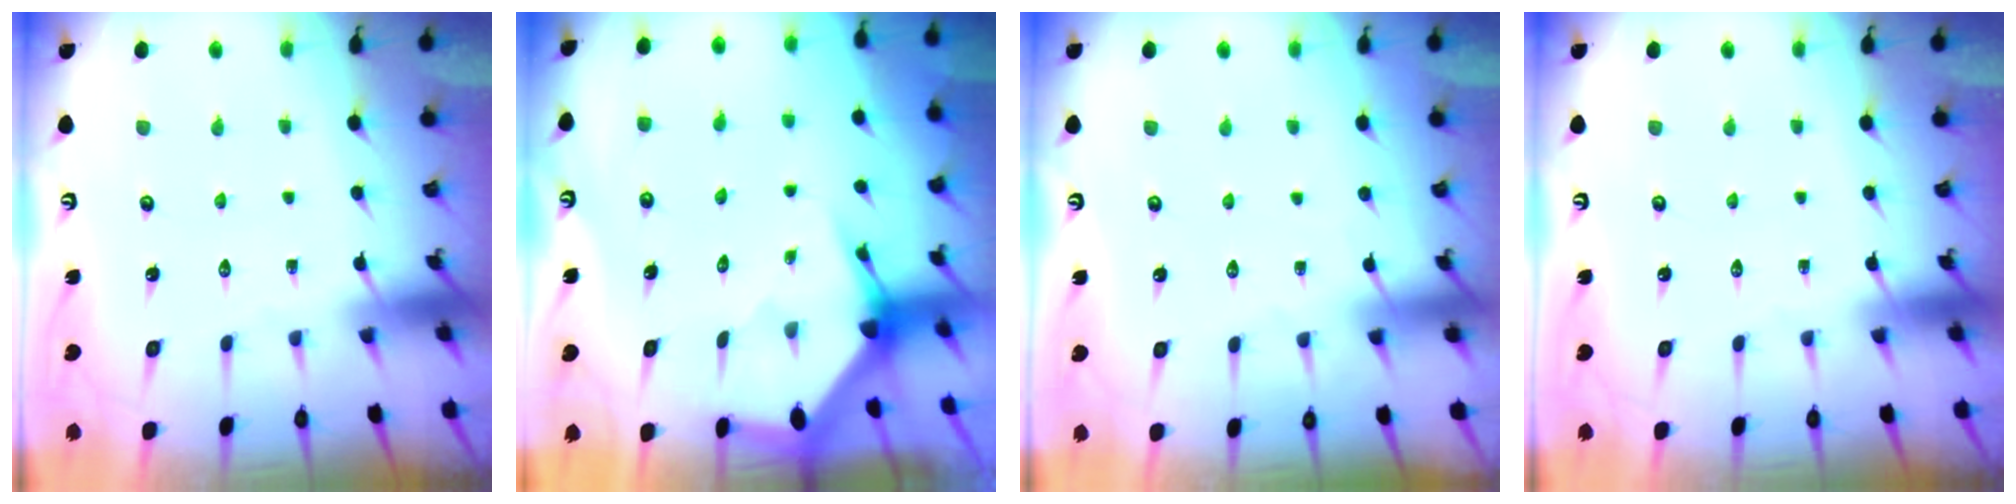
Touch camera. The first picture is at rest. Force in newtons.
{"total": 2.9, "press": 2.9, "slide": 0.2}
{"total": 2.2, "press": 2.2, "slide": 0.3}
{"total": 0.0}